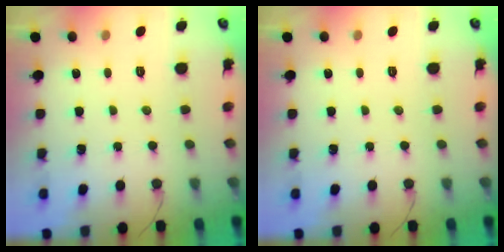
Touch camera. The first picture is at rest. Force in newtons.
{"total": 0.0}